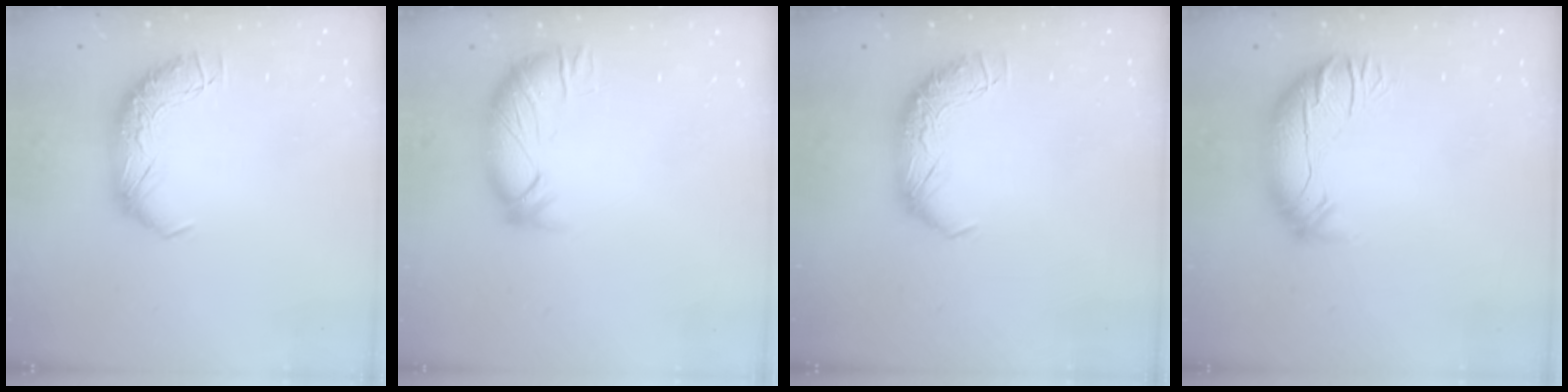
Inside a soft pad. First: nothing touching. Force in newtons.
{"total": 3.6, "press": 3.3, "slide": 1.4}
{"total": 0.0}
{"total": 2.6, "press": 0.9, "slide": 2.5}